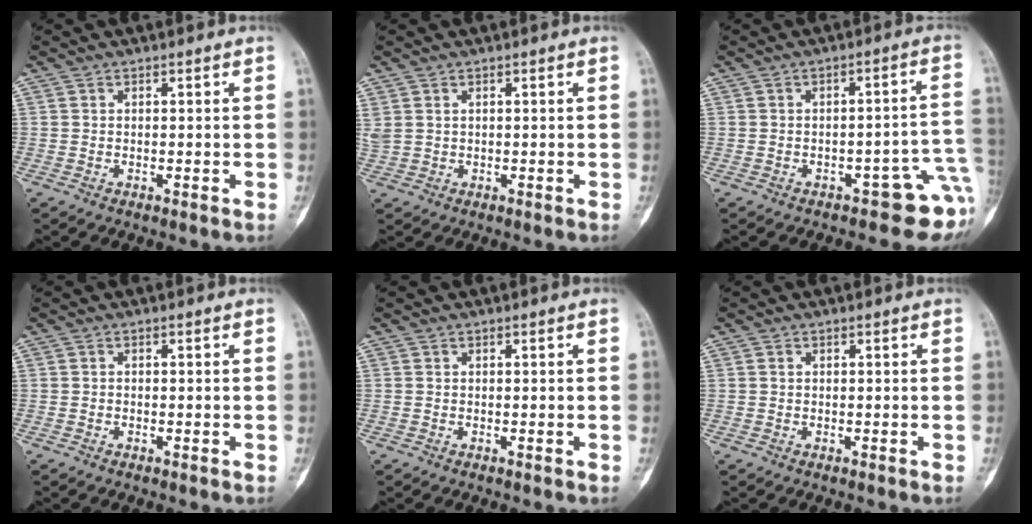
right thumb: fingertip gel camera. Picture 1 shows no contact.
{"total": 2.4, "force": [1.1, 1.6, 1.3], "torque": [-0.044, 0.008, 0.032]}
{"total": 8.6, "force": [-3.9, 3.6, 6.7], "torque": [-0.043, 0.036, -0.048]}
{"total": 0.0}
{"total": 0.0}
{"total": 0.0}